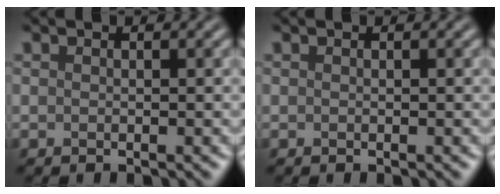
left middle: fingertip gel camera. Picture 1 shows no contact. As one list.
[{"total": 0.0}]